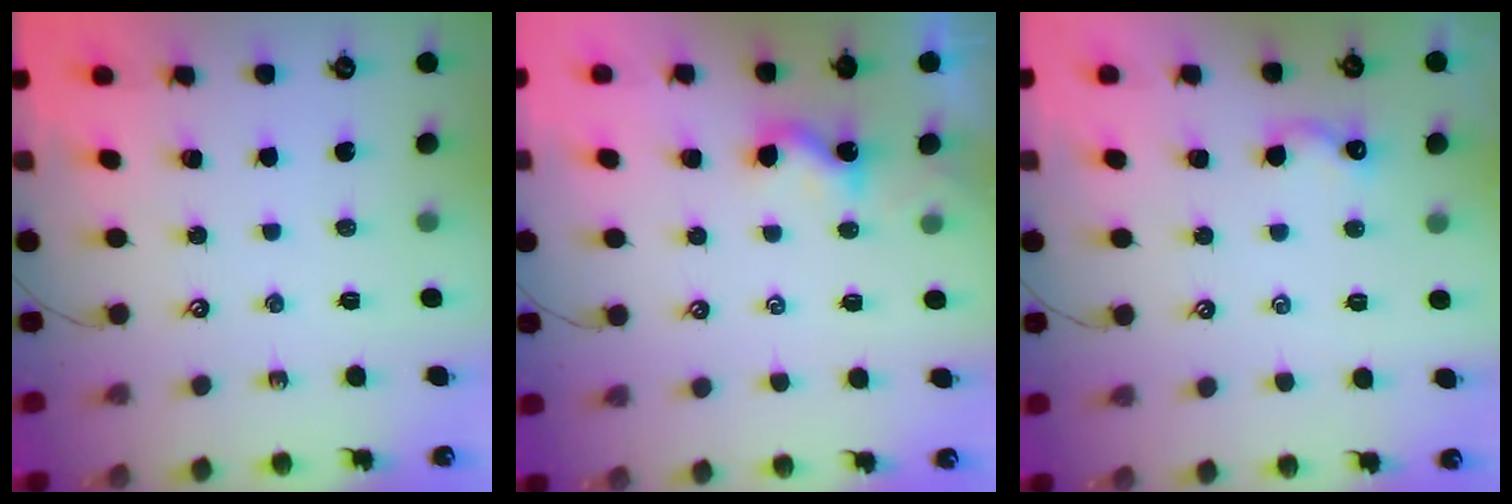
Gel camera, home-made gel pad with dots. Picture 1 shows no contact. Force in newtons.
{"total": 1.9, "press": 1.9, "slide": 0.1}
{"total": 2.1, "press": 2.1, "slide": 0.4}